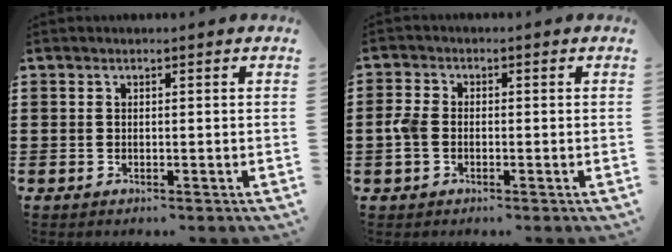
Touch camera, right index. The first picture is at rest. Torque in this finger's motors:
{"motor_torque": [0.50, 0.43, 0.27, 0.08]}